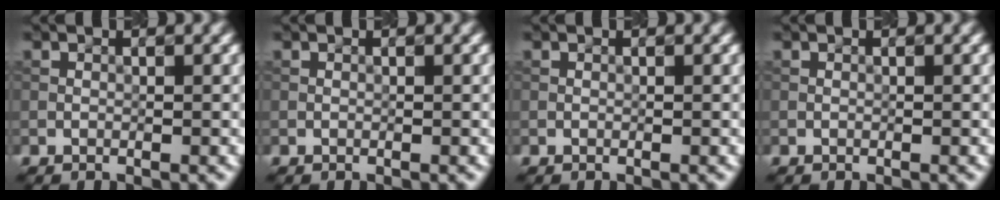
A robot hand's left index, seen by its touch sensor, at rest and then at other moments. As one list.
[{"total": 0.0}, {"total": 0.0}, {"total": 0.0}]